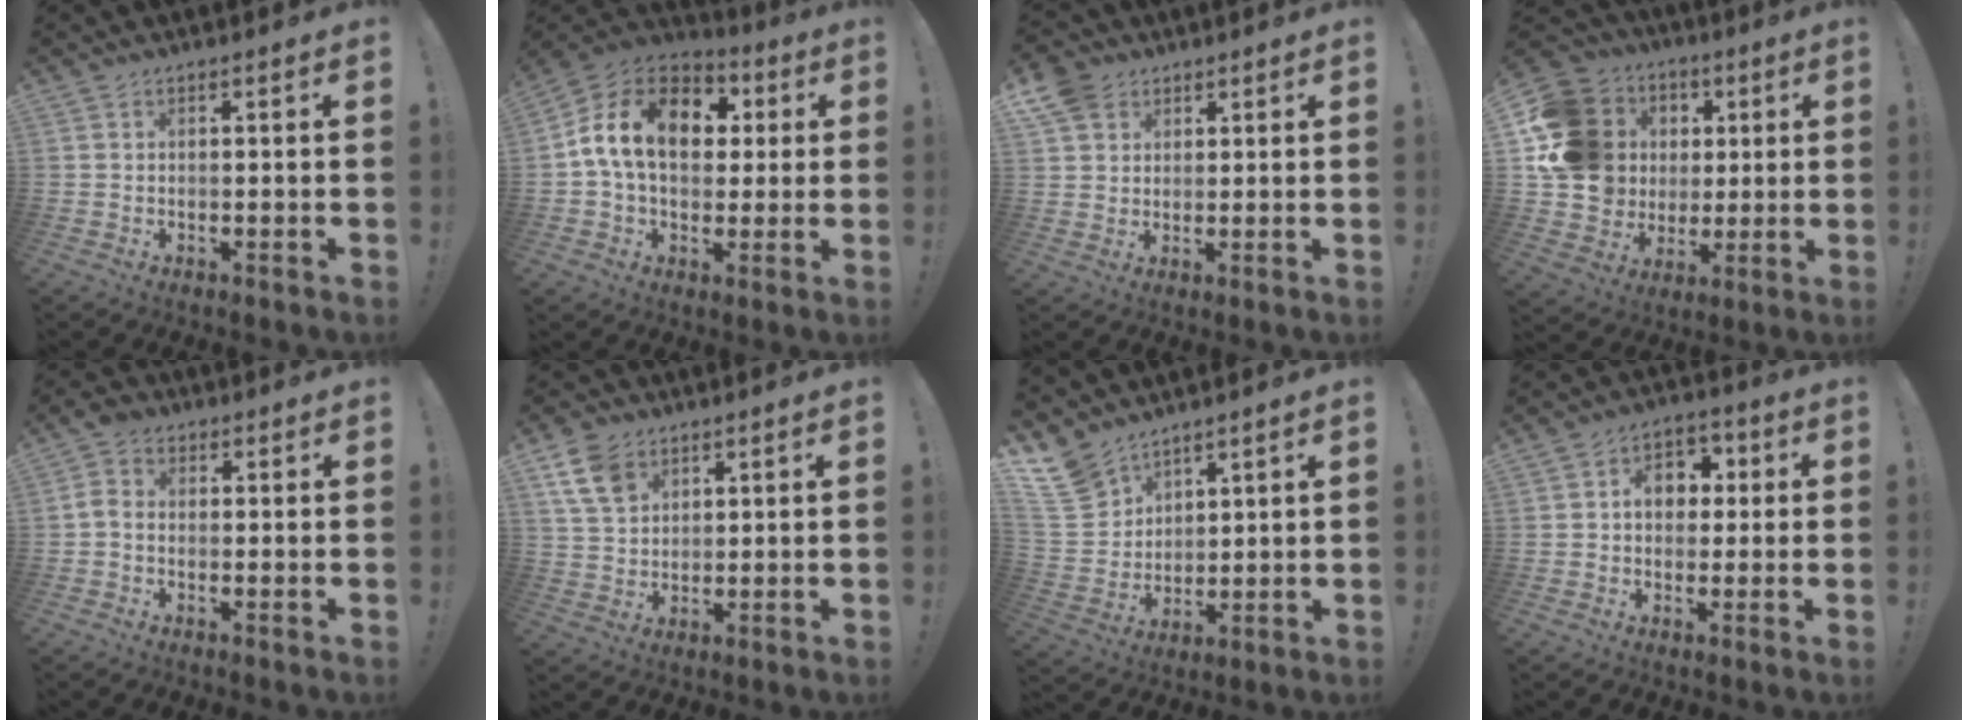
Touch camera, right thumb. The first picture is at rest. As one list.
[{"total": 17.6, "force": [3.3, 12.2, 12.2], "torque": [-0.210, 0.017, 0.059]}, {"total": 7.0, "force": [4.1, 5.3, 2.0], "torque": [-0.030, -0.024, 0.080]}, {"total": 19.6, "force": [3.8, 17.3, 8.5], "torque": [-0.155, -0.005, 0.107]}, {"total": 4.4, "force": [0.1, 3.4, 2.8], "torque": [-0.065, 0.006, 0.002]}, {"total": 9.9, "force": [5.3, 6.8, 4.8], "torque": [-0.088, -0.014, 0.108]}, {"total": 11.0, "force": [8.6, 6.2, 2.8], "torque": [-0.074, -0.060, 0.172]}, {"total": 8.8, "force": [1.3, 6.8, 5.4], "torque": [-0.074, 0.010, 0.023]}]